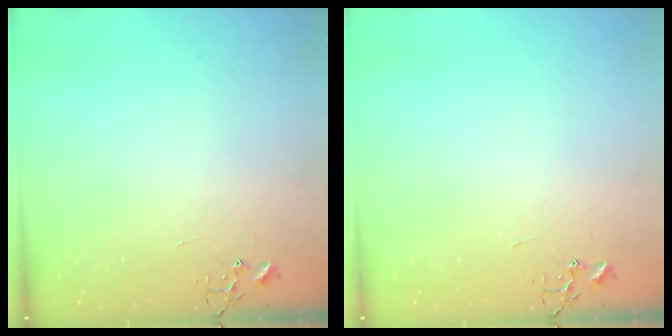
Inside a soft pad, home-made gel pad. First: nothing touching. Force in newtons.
{"total": 0.0}